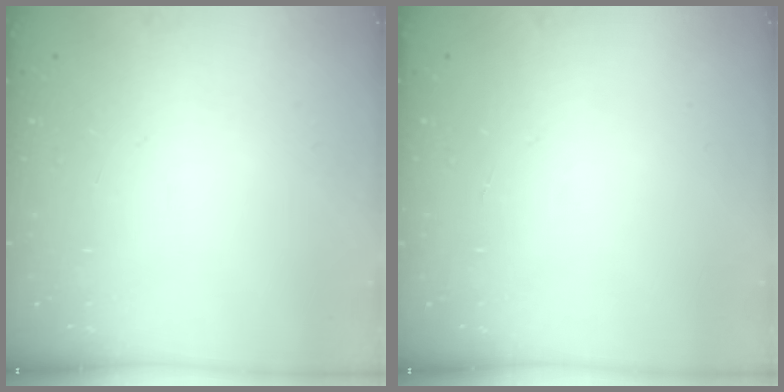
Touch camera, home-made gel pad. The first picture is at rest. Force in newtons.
{"total": 0.0}